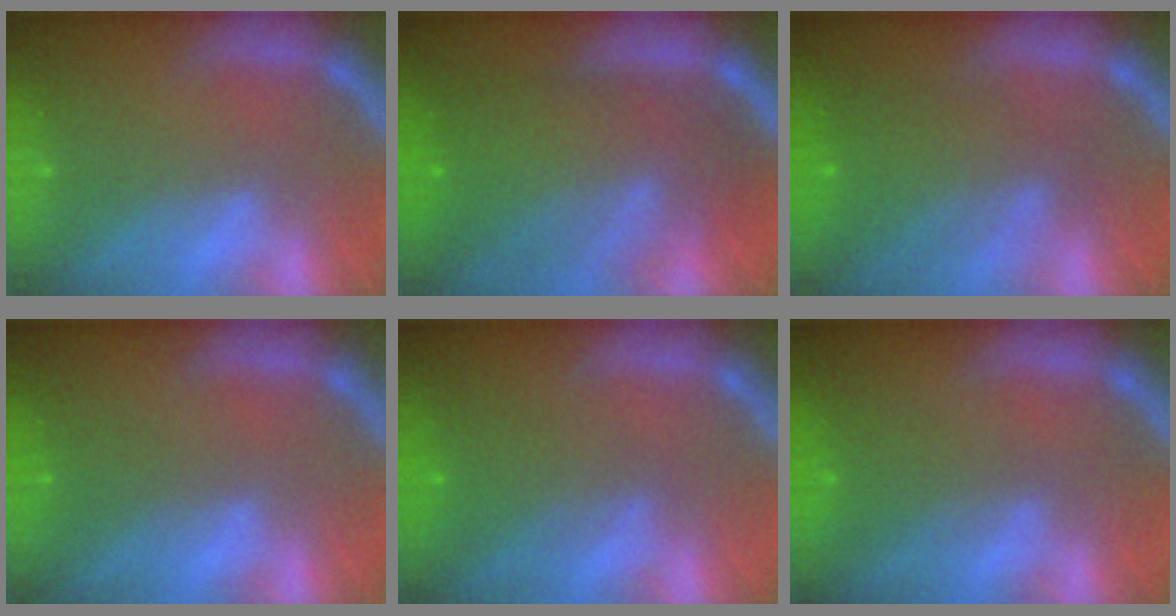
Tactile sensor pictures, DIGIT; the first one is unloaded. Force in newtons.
{"total": 10.0}
{"total": 6.0}
{"total": 1.4}
{"total": 3.0}
{"total": 2.5}